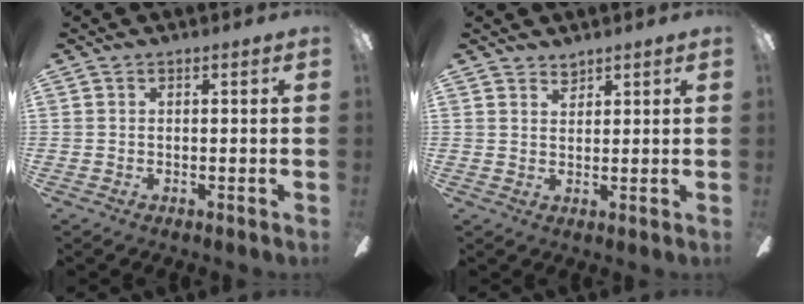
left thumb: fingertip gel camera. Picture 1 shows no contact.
{"total": 2.5, "force": [2.4, 0.9, 0.0], "torque": [0.006, -0.015, 0.044]}